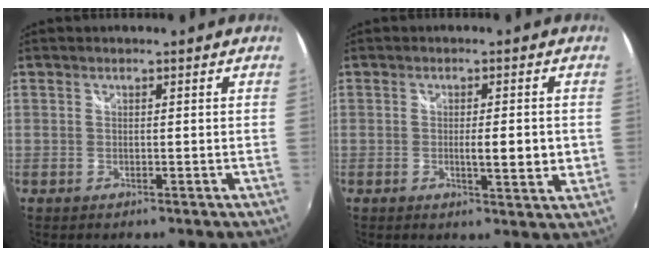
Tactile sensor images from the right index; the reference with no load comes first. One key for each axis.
{"total": 5.3, "fx": -0.3, "fy": 0.9, "fz": 5.2, "tx": -0.082, "ty": -0.011, "tz": -0.002}